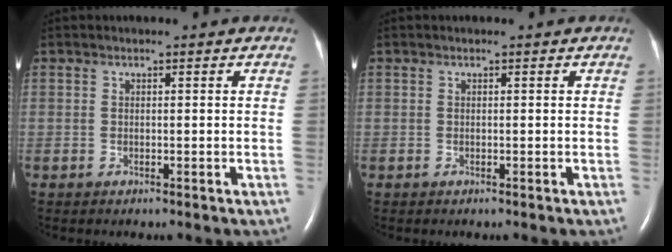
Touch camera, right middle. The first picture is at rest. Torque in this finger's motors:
{"motor_torque": [-0.06, 0.10, 0.00, 0.01]}